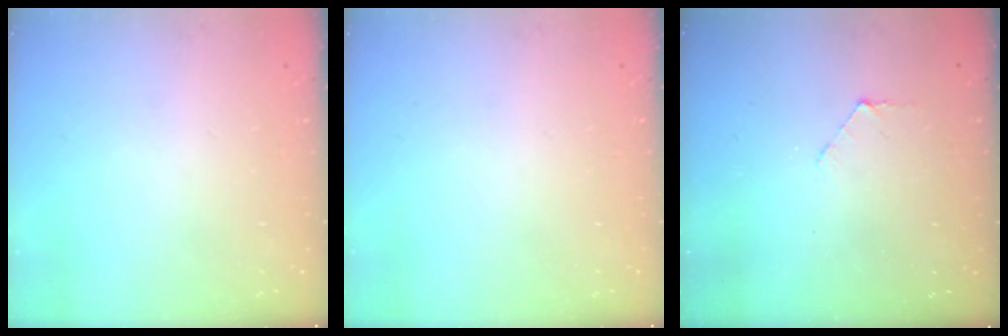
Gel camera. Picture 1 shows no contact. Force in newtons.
{"total": 0.0}
{"total": 3.5, "press": 3.5, "slide": 0.4}